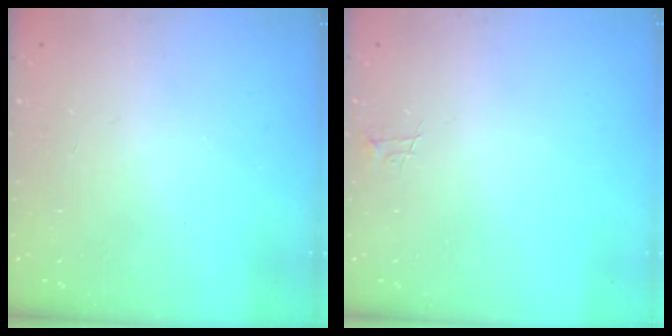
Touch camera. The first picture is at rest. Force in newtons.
{"total": 3.8, "press": 3.8, "slide": 0.4}